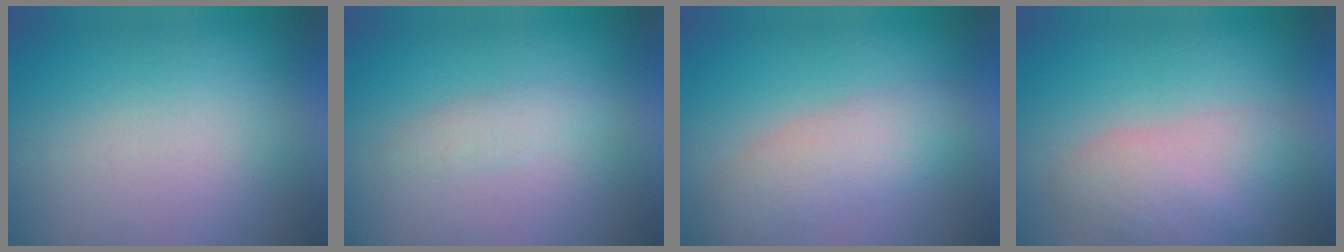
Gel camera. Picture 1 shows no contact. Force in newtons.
{"total": 1.9}
{"total": 3.7}
{"total": 5.5}